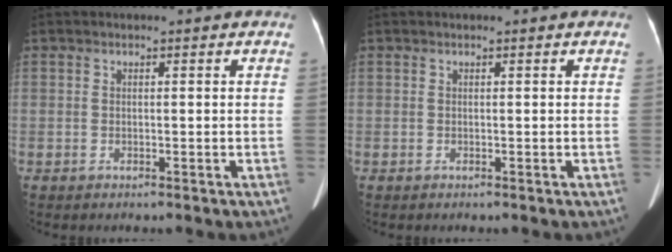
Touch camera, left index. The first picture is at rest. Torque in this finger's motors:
{"motor_torque": [-0.13, -0.05, -0.01, -0.01]}